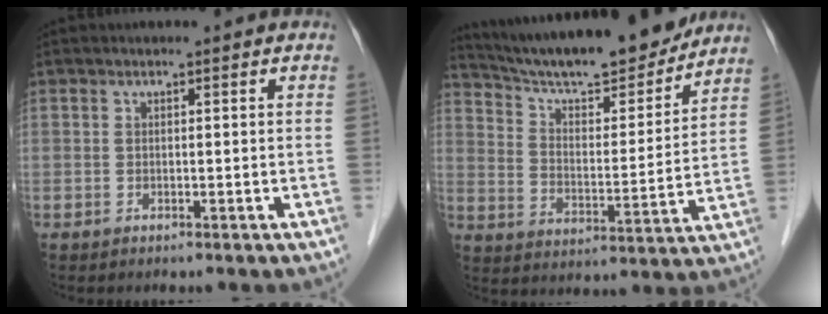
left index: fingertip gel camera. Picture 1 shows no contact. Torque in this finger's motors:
{"motor_torque": [0.16, -0.58, 0.33, 0.07]}